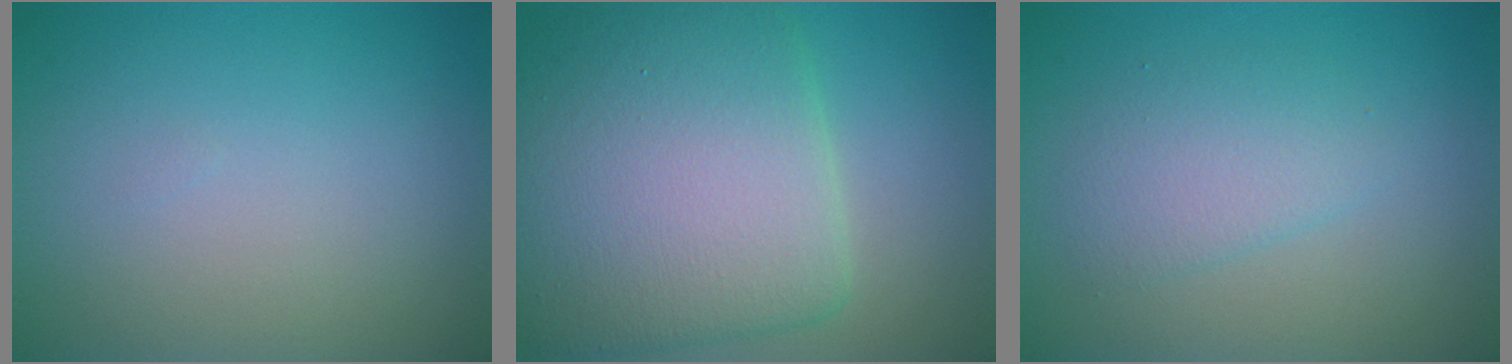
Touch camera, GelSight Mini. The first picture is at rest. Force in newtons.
{"total": 10.6, "press": 10.6, "slide": 0.1}
{"total": 2.6, "press": 2.6, "slide": 0.0}